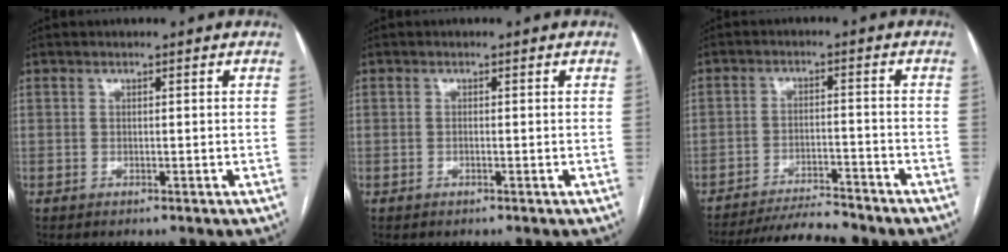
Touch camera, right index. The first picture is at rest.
{"total": 0.0}
{"total": 10.0, "force": [-9.5, 0.5, 3.0], "torque": [-0.040, -0.009, -0.151]}